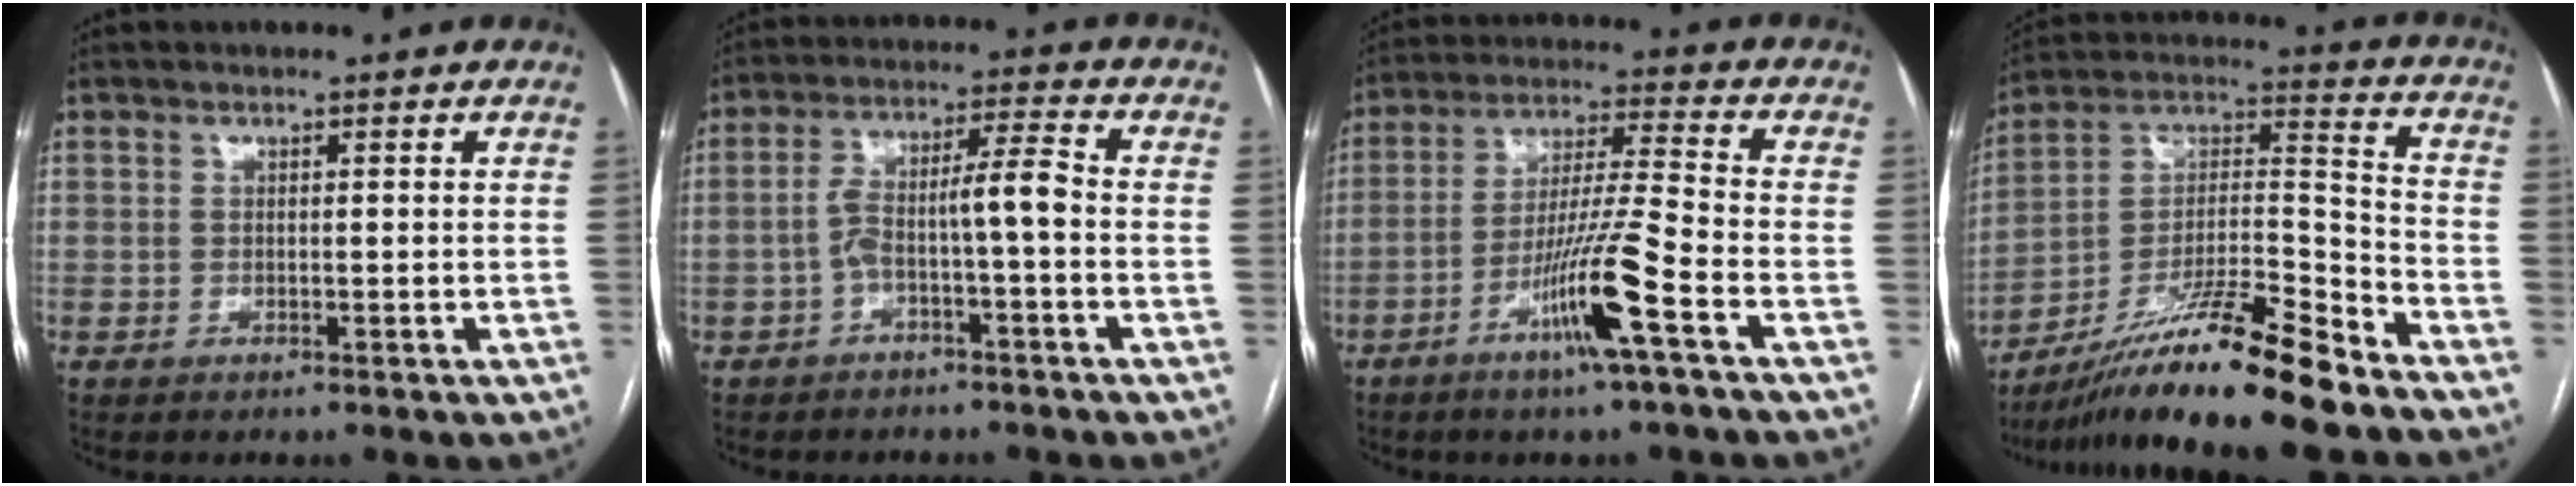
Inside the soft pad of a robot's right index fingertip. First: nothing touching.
{"total": 6.7, "force": [-1.9, 0.5, 6.4], "torque": [-0.116, 0.033, -0.030]}
{"total": 11.5, "force": [-5.5, -1.0, 10.0], "torque": [-0.190, -0.007, -0.105]}
{"total": 18.9, "force": [-14.5, 0.4, 12.2], "torque": [-0.225, -0.008, -0.256]}